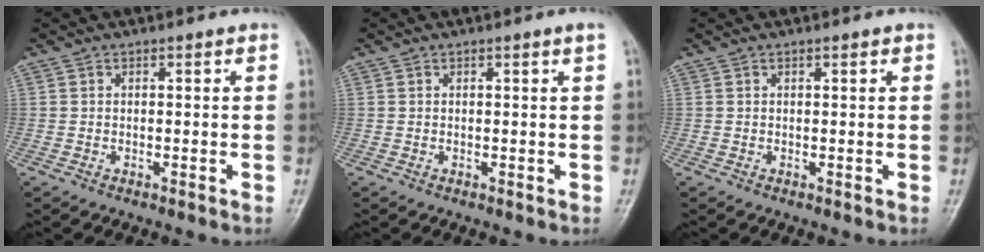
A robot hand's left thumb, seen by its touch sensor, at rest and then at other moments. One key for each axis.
{"total": 0.7, "fx": 0.3, "fy": -0.3, "fz": 0.6, "tx": -0.017, "ty": -0.004, "tz": 0.008}
{"total": 0.5, "fx": 0.3, "fy": 0.1, "fz": 0.4, "tx": -0.006, "ty": 0.000, "tz": 0.003}